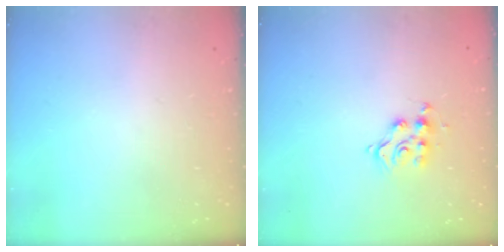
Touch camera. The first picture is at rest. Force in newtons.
{"total": 8.1, "press": 8.0, "slide": 0.6}